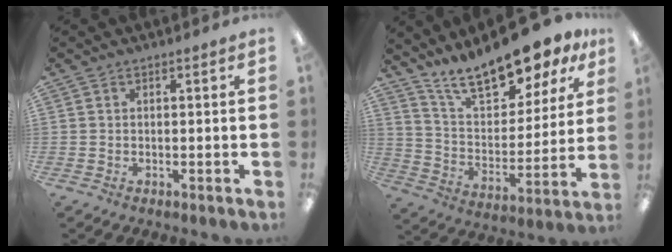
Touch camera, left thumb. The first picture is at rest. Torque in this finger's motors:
{"motor_torque": [0.55, 0.47, 1.04, -1.73, 0.11]}